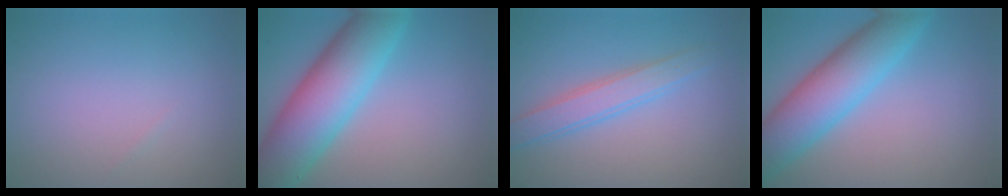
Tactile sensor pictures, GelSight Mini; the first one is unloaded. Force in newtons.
{"total": 9.7, "press": 9.7, "slide": 0.3}
{"total": 2.9, "press": 2.9, "slide": 0.1}
{"total": 7.3, "press": 7.3, "slide": 0.2}